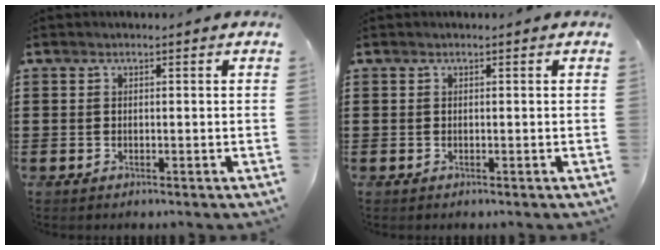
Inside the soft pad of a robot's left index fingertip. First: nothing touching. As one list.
[{"total": 0.0}]